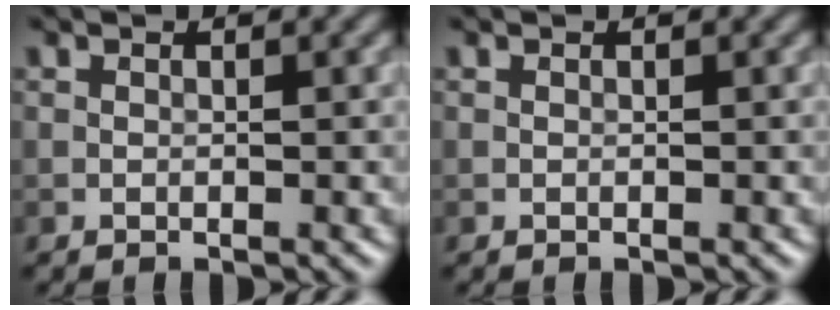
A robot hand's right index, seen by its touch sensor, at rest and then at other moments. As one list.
[{"total": 0.0}]